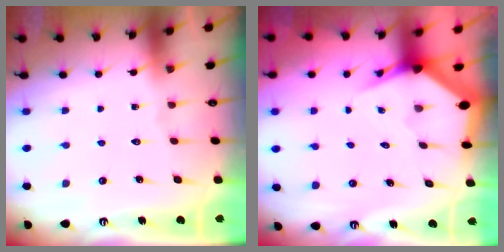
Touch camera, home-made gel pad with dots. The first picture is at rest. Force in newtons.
{"total": 3.5, "press": 3.5, "slide": 0.4}